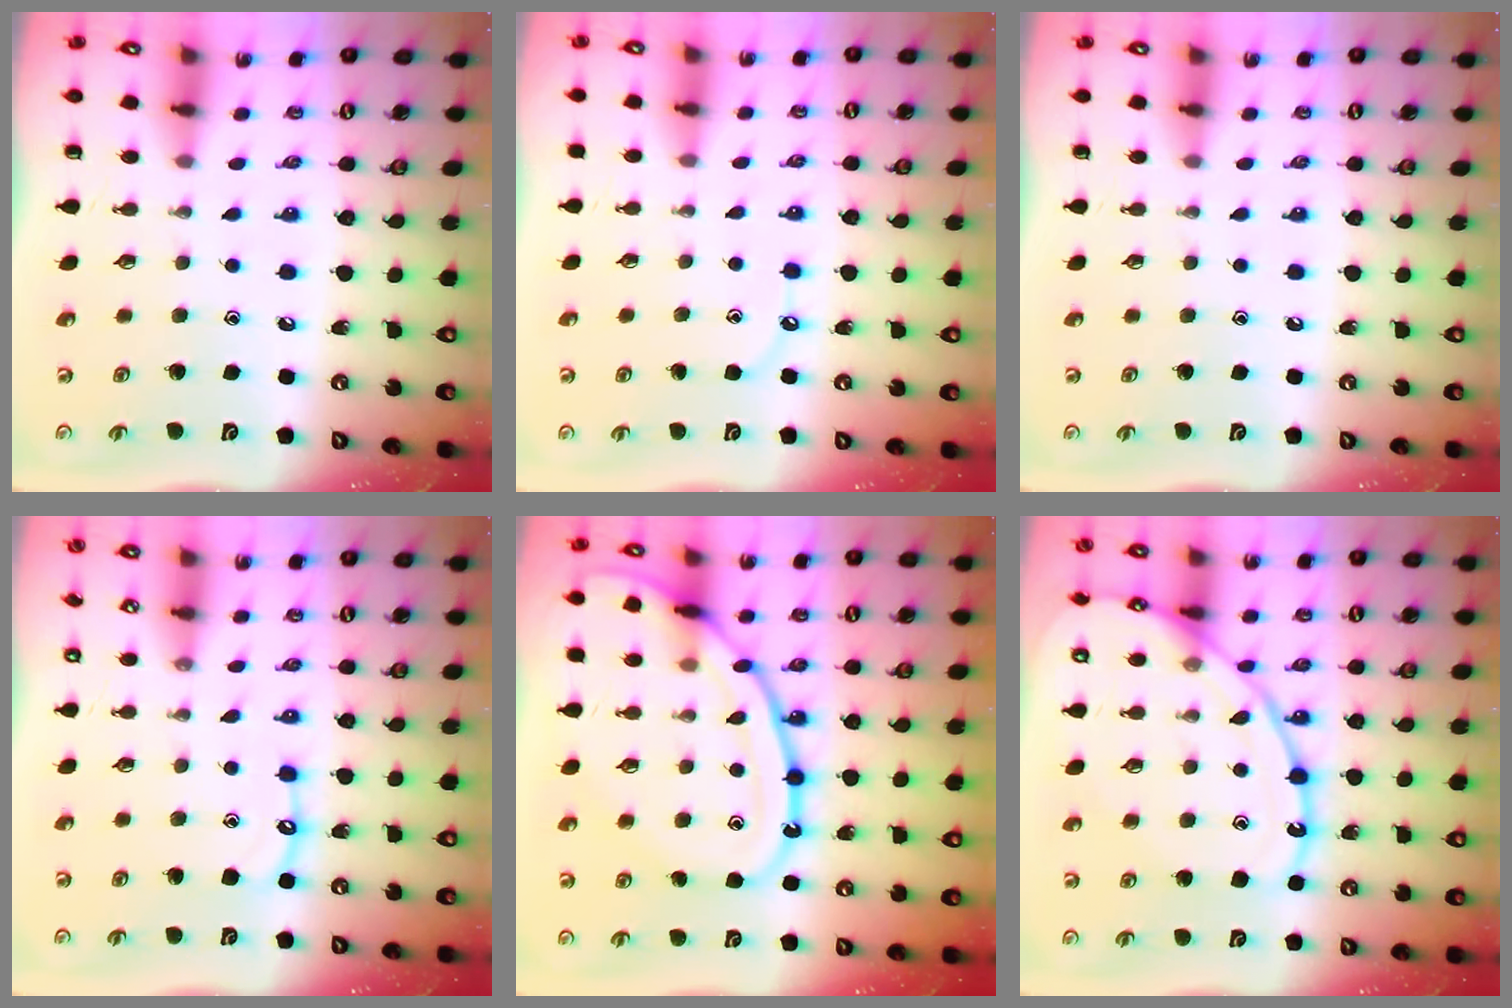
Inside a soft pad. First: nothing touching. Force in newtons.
{"total": 4.6, "press": 4.6, "slide": 0.4}
{"total": 0.0}
{"total": 6.8, "press": 6.7, "slide": 0.6}
{"total": 19.3, "press": 19.2, "slide": 1.6}
{"total": 14.8, "press": 14.7, "slide": 1.4}